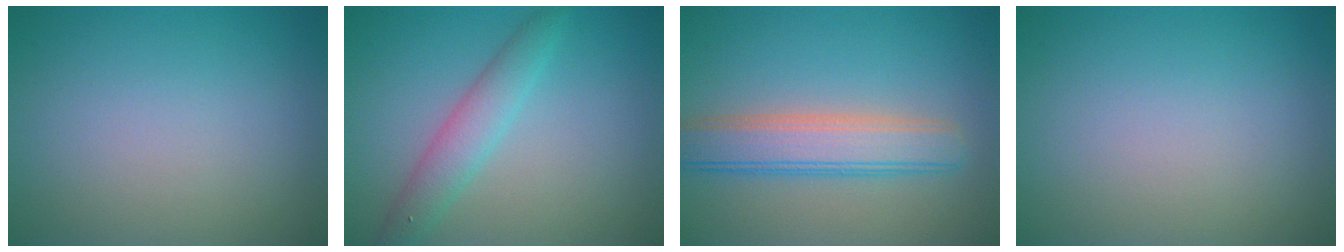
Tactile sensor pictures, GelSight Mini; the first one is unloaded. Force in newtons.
{"total": 3.0, "press": 3.0, "slide": 0.1}
{"total": 5.0, "press": 5.0, "slide": 0.2}
{"total": 0.0}